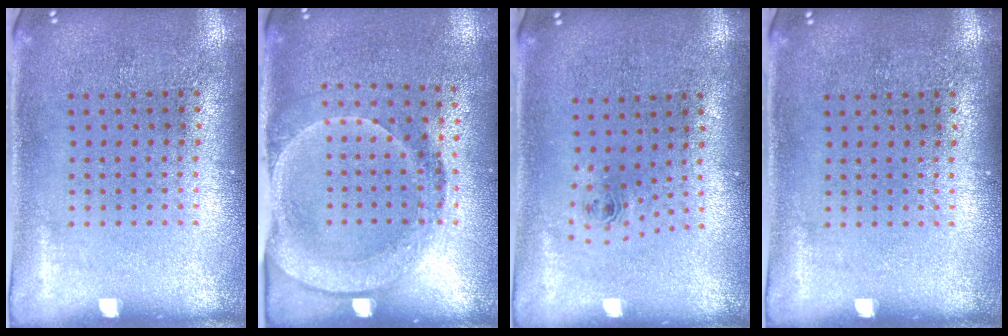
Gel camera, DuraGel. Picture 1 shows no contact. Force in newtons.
{"total": 1.8, "press": 1.5, "slide": 1.1}
{"total": 0.7, "press": 0.3, "slide": 0.6}
{"total": 0.0}